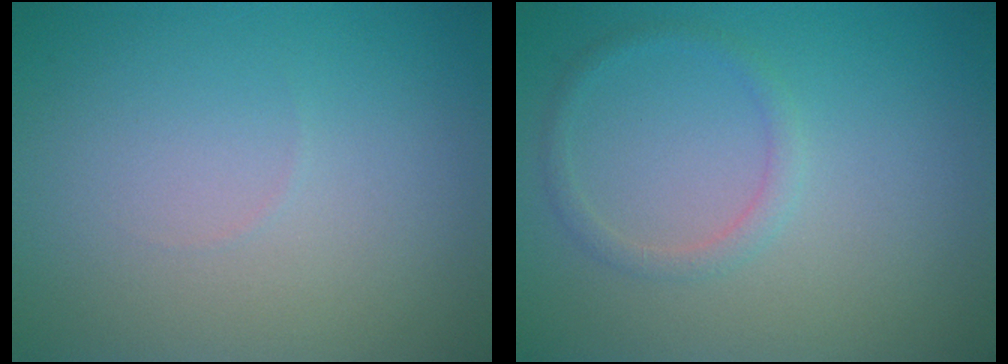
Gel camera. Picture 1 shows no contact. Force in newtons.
{"total": 1.3, "press": 1.3, "slide": 0.1}